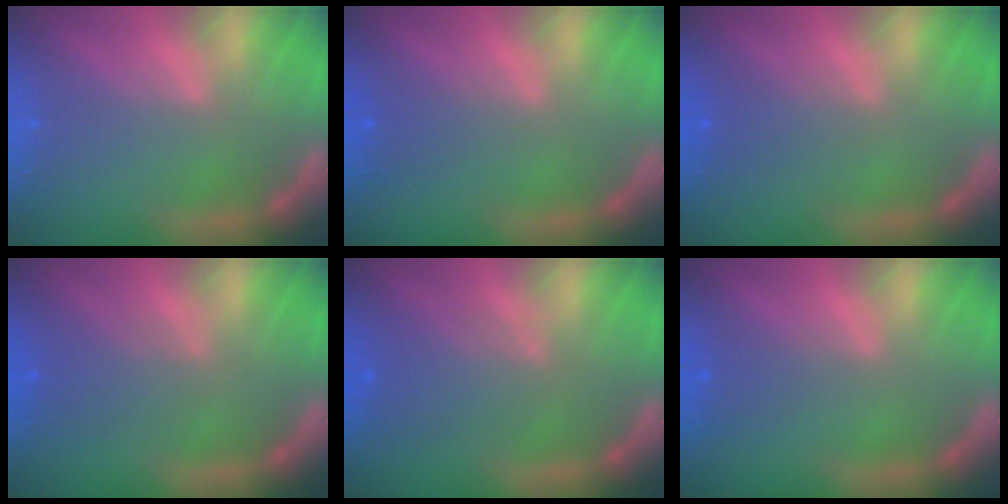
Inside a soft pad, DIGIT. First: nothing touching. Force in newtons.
{"total": 1.4}
{"total": 2.0}
{"total": 3.0}
{"total": 4.1}
{"total": 1.4}